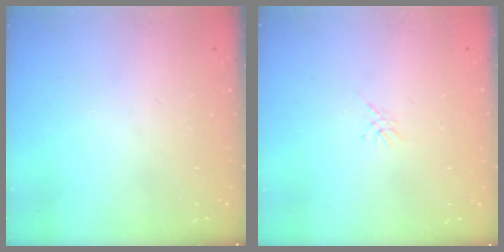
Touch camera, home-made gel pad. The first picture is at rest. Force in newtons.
{"total": 1.1, "press": 1.1, "slide": 0.3}